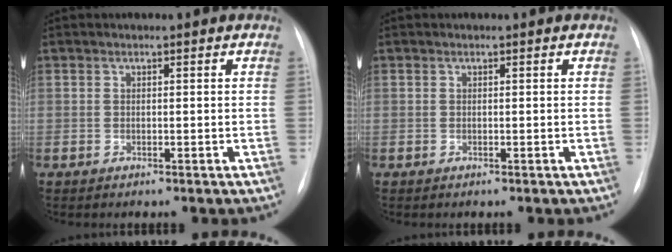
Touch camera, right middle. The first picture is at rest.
{"total": 0.0}